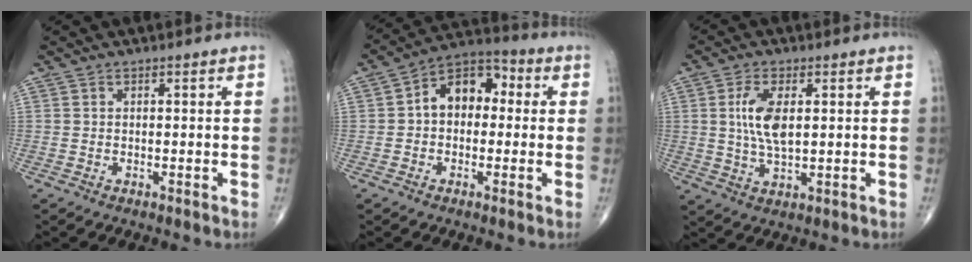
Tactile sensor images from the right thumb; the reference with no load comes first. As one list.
[{"total": 10.3, "force": [0.8, 7.2, 7.4], "torque": [-0.085, 0.036, -0.004]}, {"total": 7.7, "force": [1.4, 3.5, 6.7], "torque": [-0.138, -0.006, 0.029]}]